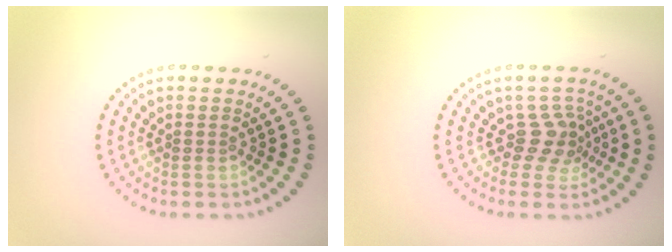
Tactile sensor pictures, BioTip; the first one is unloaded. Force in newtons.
{"total": 2.8, "press": 2.1, "slide": 1.8}